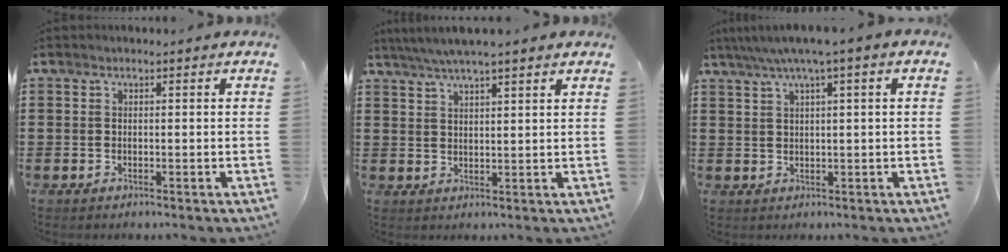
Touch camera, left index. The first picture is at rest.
{"total": 4.3, "force": [3.7, 0.0, 2.2], "torque": [-0.052, -0.006, 0.067]}
{"total": 3.2, "force": [1.2, 0.0, 2.9], "torque": [-0.058, 0.000, 0.017]}